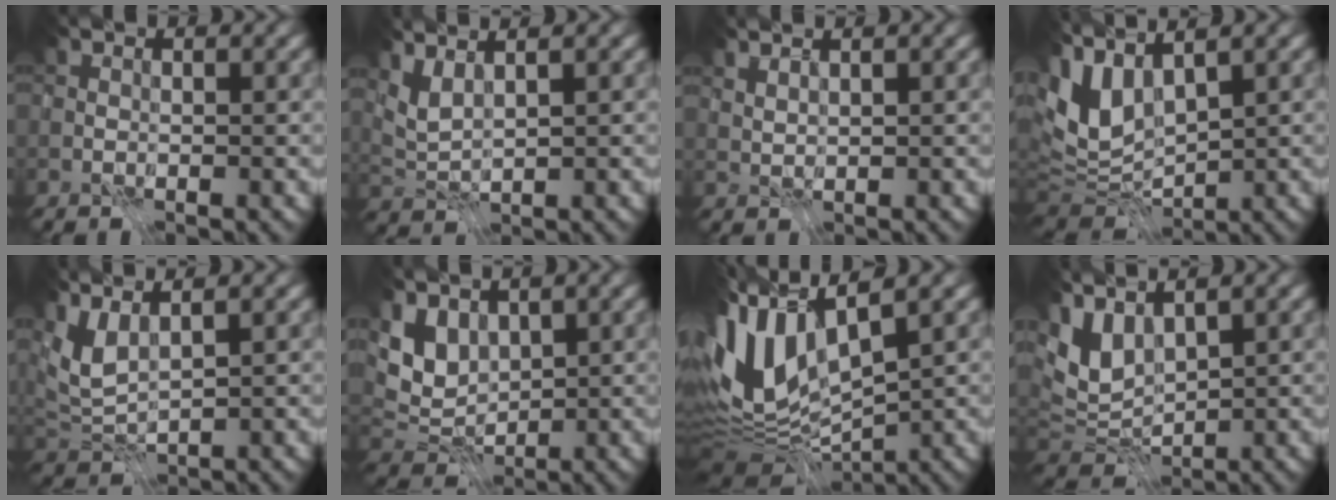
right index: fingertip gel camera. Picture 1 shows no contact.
{"total": 2.2, "force": [1.6, 0.3, 1.4], "torque": [-0.042, -0.003, 0.038]}
{"total": 1.4, "force": [1.2, 0.1, 0.7], "torque": [-0.013, -0.003, 0.027]}
{"total": 7.0, "force": [2.5, 3.5, 5.5], "torque": [-0.127, -0.005, 0.046]}
{"total": 3.3, "force": [1.6, 1.2, 2.6], "torque": [-0.068, -0.001, 0.034]}
{"total": 5.0, "force": [1.8, 3.3, 3.4], "torque": [-0.074, -0.005, 0.030]}
{"total": 10.1, "force": [-0.3, 4.9, 8.9], "torque": [-0.198, 0.001, -0.009]}
{"total": 6.1, "force": [2.5, 3.1, 4.7], "torque": [-0.104, -0.002, 0.048]}